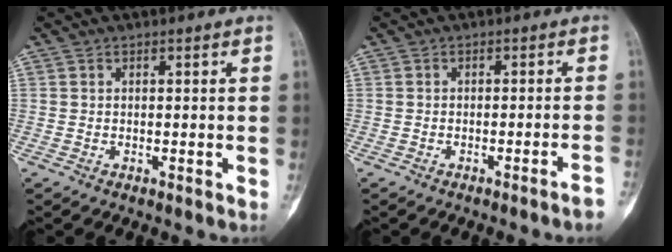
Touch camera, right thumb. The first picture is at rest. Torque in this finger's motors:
{"motor_torque": [0.47, 0.38, 0.26, -0.13, 0.02]}